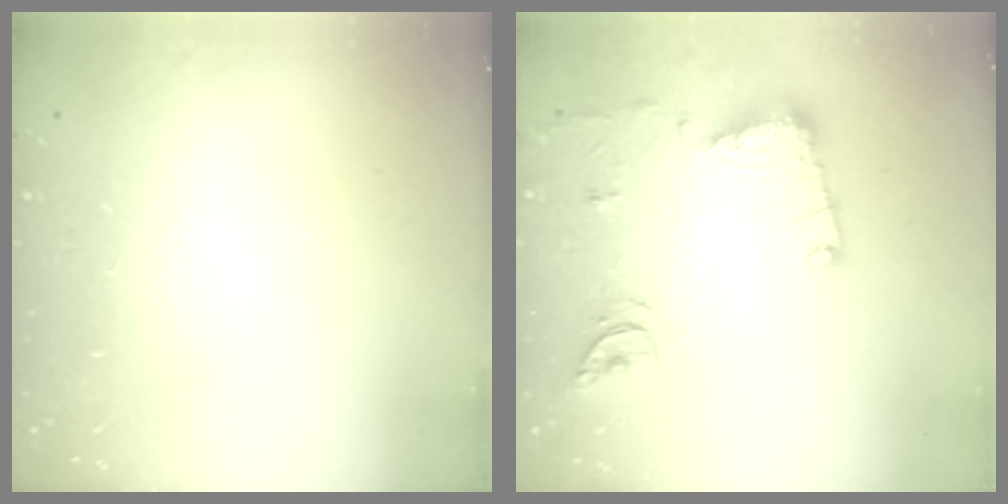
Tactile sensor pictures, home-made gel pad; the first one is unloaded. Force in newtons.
{"total": 14.2, "press": 14.2, "slide": 1.4}